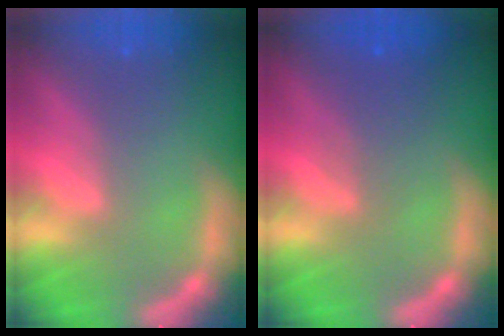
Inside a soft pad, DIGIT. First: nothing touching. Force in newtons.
{"total": 3.1}